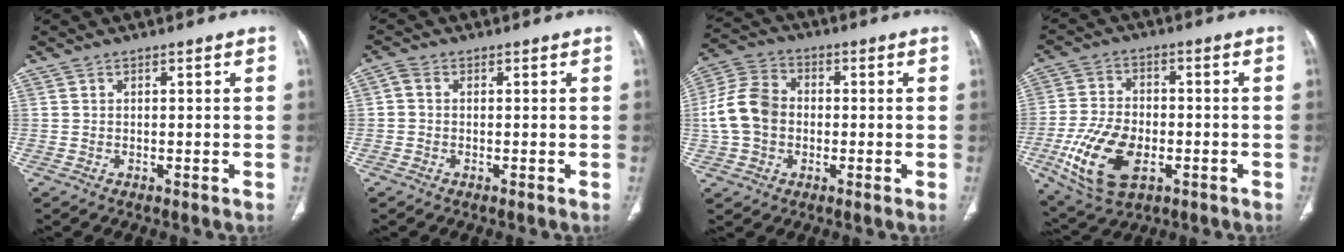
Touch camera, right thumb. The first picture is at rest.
{"total": 1.4, "force": [0.4, 1.3, 0.0], "torque": [-0.003, 0.002, -0.001]}
{"total": 10.7, "force": [0.0, 8.9, 5.8], "torque": [-0.114, 0.030, -0.010]}
{"total": 14.1, "force": [-4.2, 8.9, 10.1], "torque": [-0.198, 0.007, -0.072]}